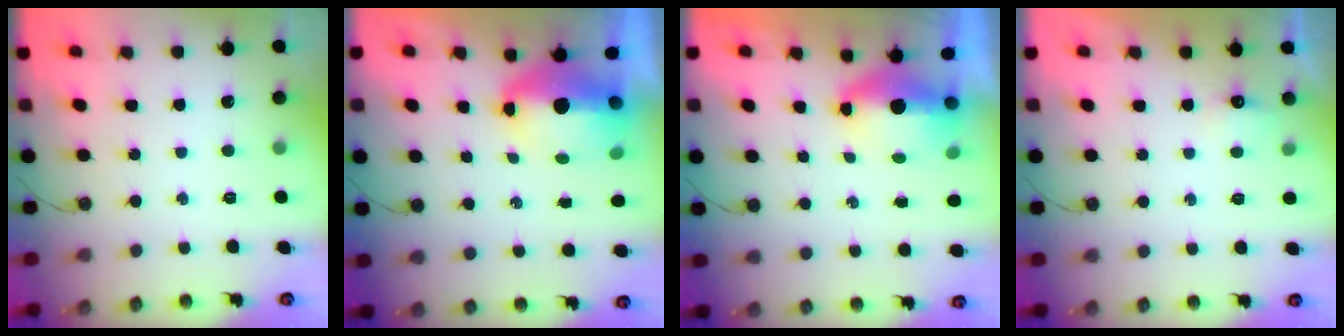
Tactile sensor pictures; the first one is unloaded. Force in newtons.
{"total": 9.0, "press": 9.0, "slide": 1.0}
{"total": 6.2, "press": 6.0, "slide": 1.2}
{"total": 3.9, "press": 3.8, "slide": 0.6}